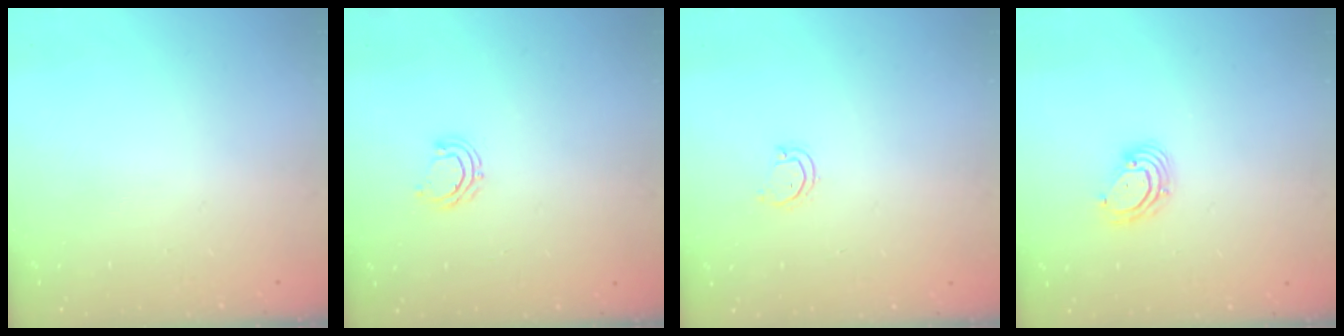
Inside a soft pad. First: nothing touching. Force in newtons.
{"total": 5.6, "press": 5.4, "slide": 1.4}
{"total": 3.3, "press": 3.3, "slide": 0.2}
{"total": 5.6, "press": 5.6, "slide": 0.7}